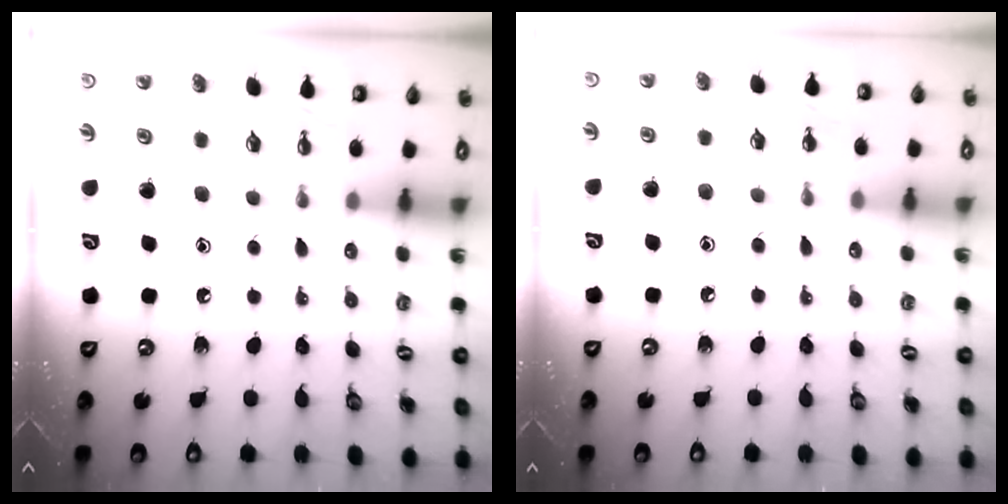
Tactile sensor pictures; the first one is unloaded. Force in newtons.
{"total": 4.4, "press": 4.4, "slide": 0.5}